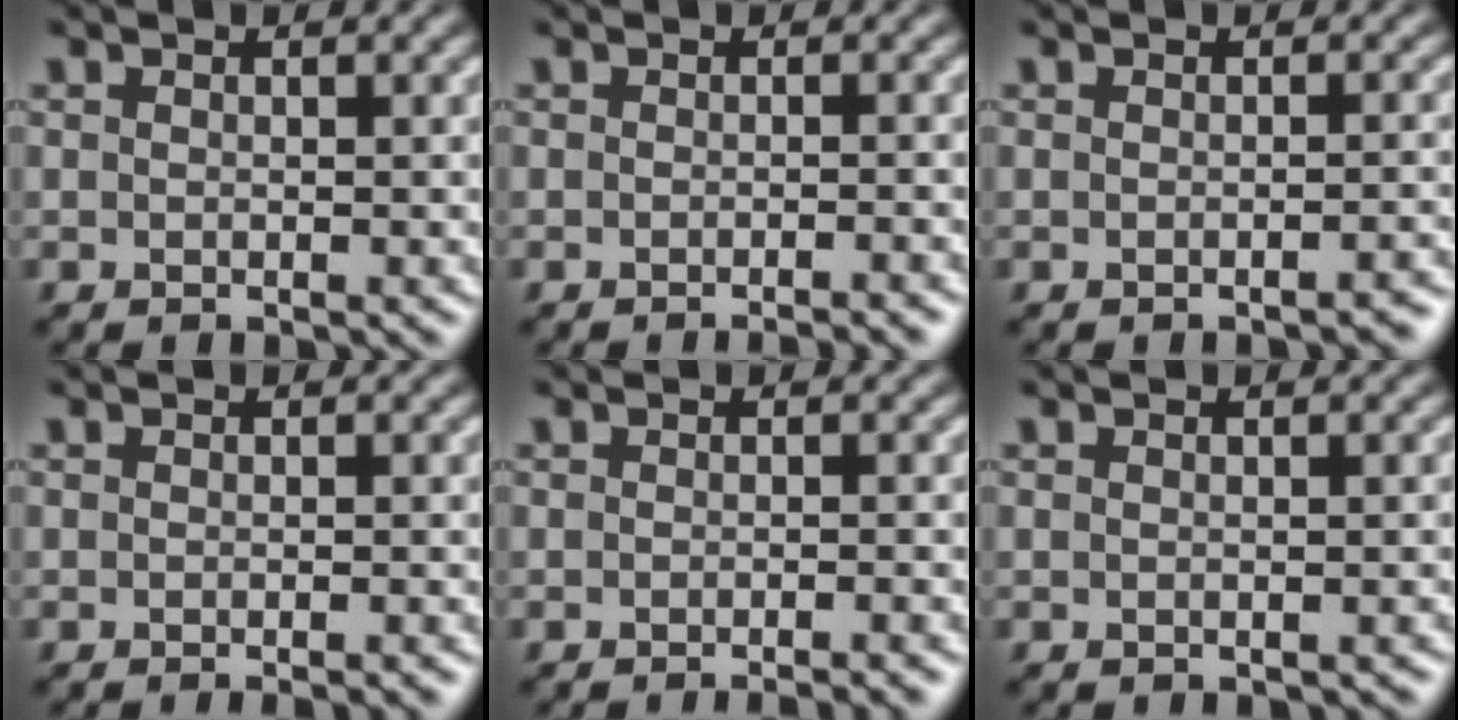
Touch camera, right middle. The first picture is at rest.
{"total": 1.3, "force": [-1.1, -0.1, 0.7], "torque": [-0.005, 0.001, -0.012]}
{"total": 0.9, "force": [-0.7, 0.3, 0.5], "torque": [-0.010, 0.002, -0.007]}
{"total": 1.0, "force": [-0.6, 0.1, 0.8], "torque": [-0.010, 0.000, -0.007]}
{"total": 1.4, "force": [-1.1, 0.1, 0.9], "torque": [-0.009, 0.001, -0.011]}
{"total": 0.0}